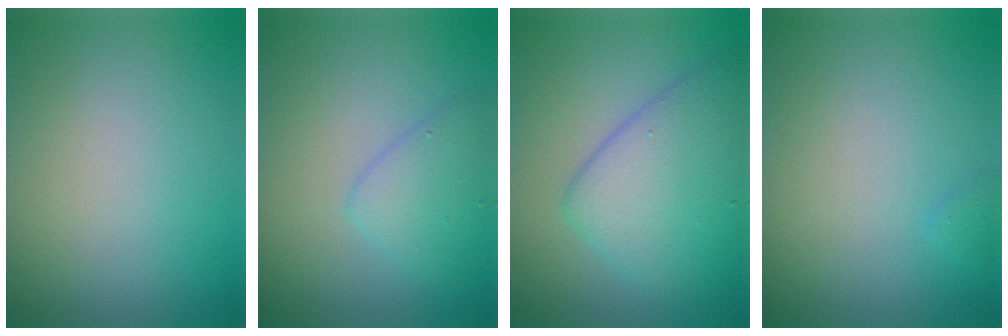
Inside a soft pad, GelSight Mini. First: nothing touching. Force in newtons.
{"total": 2.9, "press": 2.9, "slide": 0.1}
{"total": 6.8, "press": 6.8, "slide": 0.1}
{"total": 0.6, "press": 0.6, "slide": 0.1}